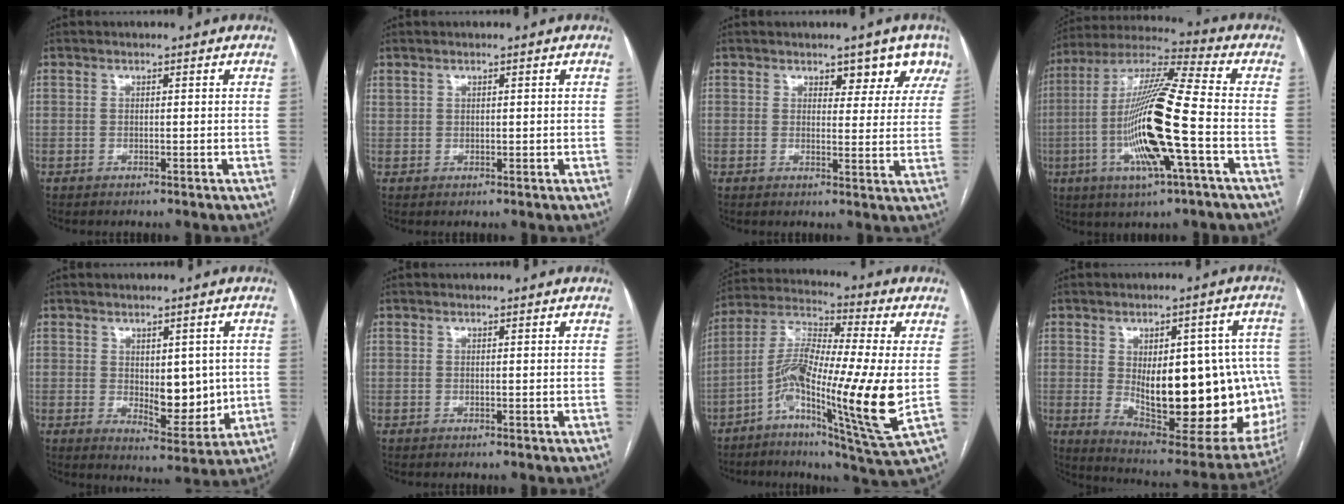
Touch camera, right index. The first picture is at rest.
{"total": 1.3, "force": [1.0, 0.7, 0.3], "torque": [0.002, 0.006, 0.023]}
{"total": 5.1, "force": [3.7, 2.7, 2.2], "torque": [-0.005, -0.002, 0.037]}
{"total": 18.3, "force": [-3.9, 0.7, 17.8], "torque": [-0.352, -0.008, -0.077]}
{"total": 7.7, "force": [0.4, 3.8, 6.6], "torque": [-0.081, -0.004, 0.023]}
{"total": 0.0}
{"total": 18.4, "force": [-3.1, 1.5, 18.1], "torque": [-0.352, -0.005, -0.062]}
{"total": 24.9, "force": [-1.4, 10.2, 22.7], "torque": [-0.264, 0.007, 0.013]}